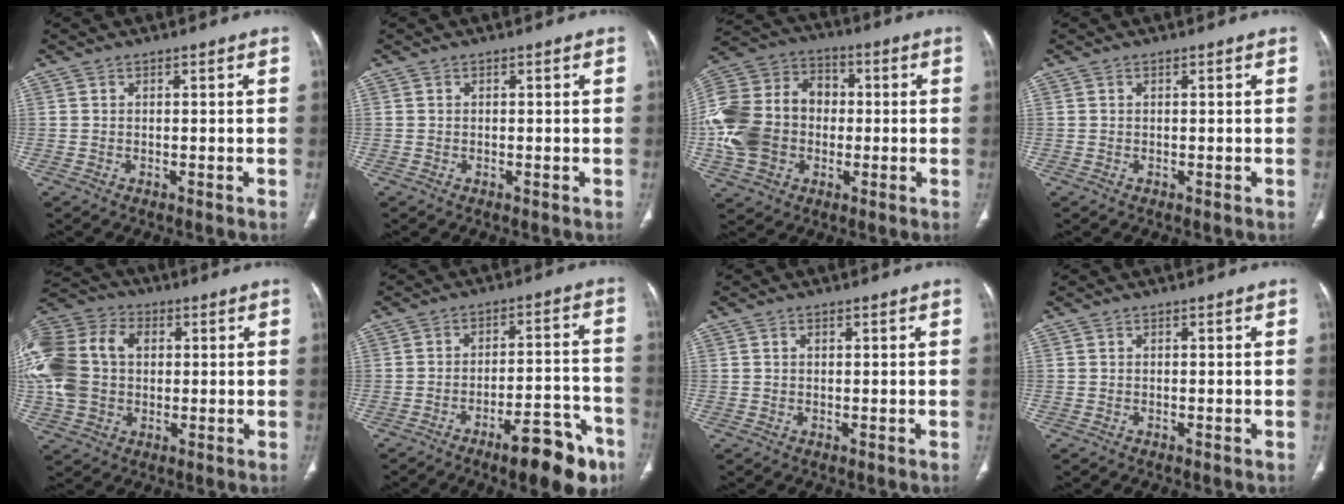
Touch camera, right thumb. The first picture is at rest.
{"total": 0.0}
{"total": 19.7, "force": [-2.0, 15.6, 11.8], "torque": [-0.243, 0.035, -0.033]}
{"total": 0.0}
{"total": 19.2, "force": [2.2, 14.1, 12.8], "torque": [-0.288, 0.028, 0.041]}
{"total": 13.3, "force": [-8.3, 4.1, 9.6], "torque": [-0.112, 0.061, -0.118]}
{"total": 0.8, "force": [0.3, 0.5, 0.6], "torque": [-0.009, 0.000, 0.005]}
{"total": 0.0}